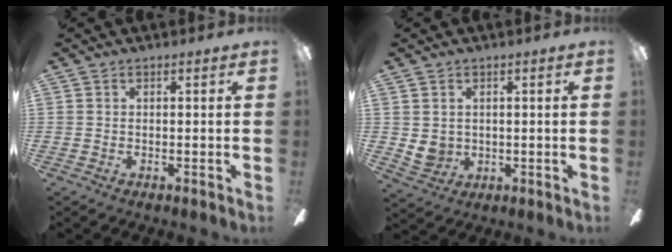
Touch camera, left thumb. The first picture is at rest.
{"total": 4.4, "force": [1.2, 4.1, 1.3], "torque": [-0.023, -0.002, 0.023]}